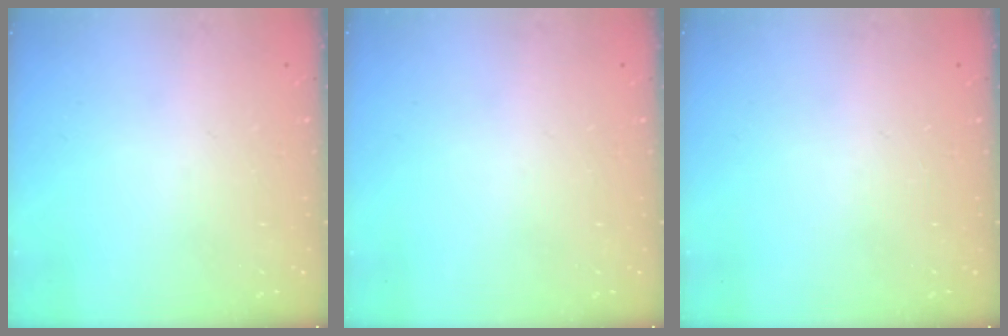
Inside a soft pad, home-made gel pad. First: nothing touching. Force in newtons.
{"total": 0.0}
{"total": 0.0}